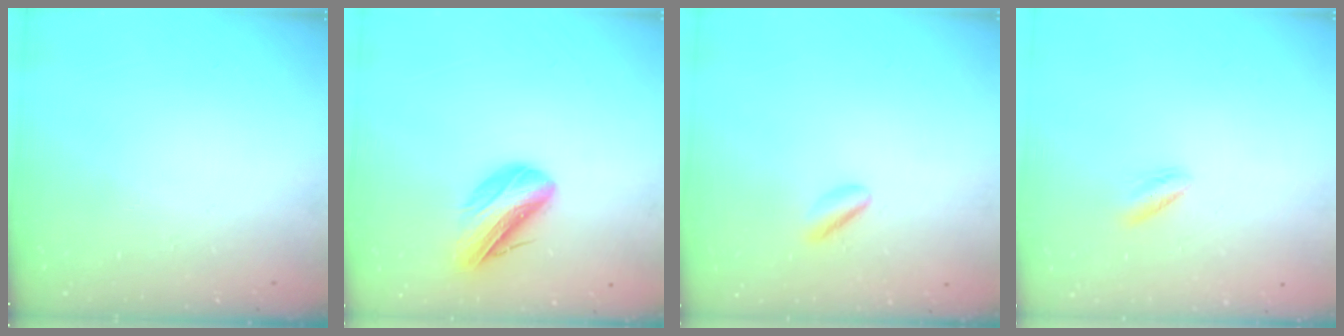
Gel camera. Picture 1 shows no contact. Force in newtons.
{"total": 11.7, "press": 11.5, "slide": 2.3}
{"total": 2.6, "press": 2.4, "slide": 1.0}
{"total": 2.7, "press": 2.5, "slide": 1.2}